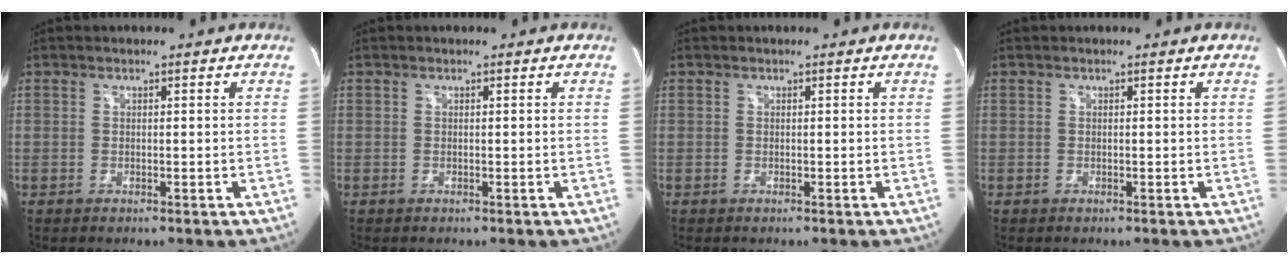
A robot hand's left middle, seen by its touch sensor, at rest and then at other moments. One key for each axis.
{"total": 0.0}
{"total": 0.0}
{"total": 0.0}